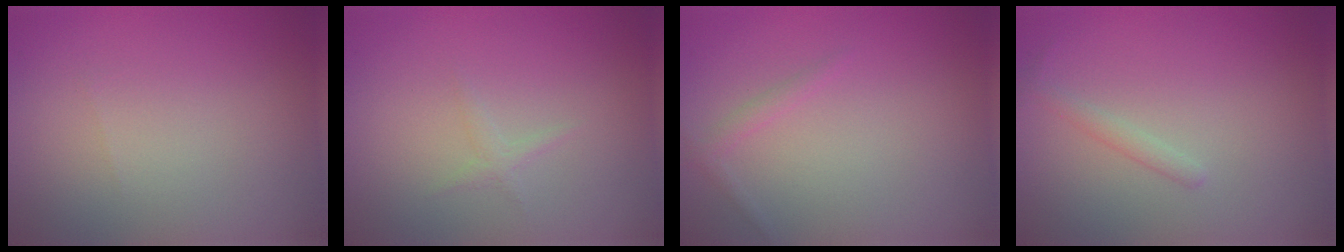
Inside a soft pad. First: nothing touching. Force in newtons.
{"total": 0.7, "press": 0.7, "slide": 0.0}
{"total": 0.9, "press": 0.9, "slide": 0.1}
{"total": 1.1, "press": 1.1, "slide": 0.1}